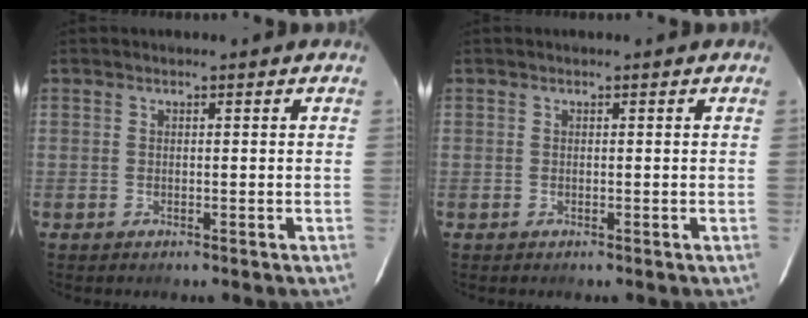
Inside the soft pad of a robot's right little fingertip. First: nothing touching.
{"total": 0.0}